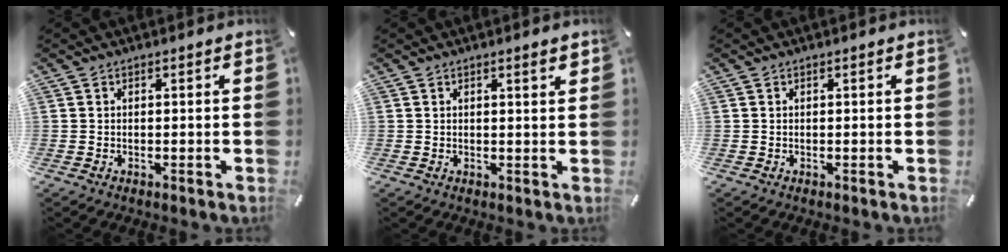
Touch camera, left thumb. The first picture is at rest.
{"total": 1.9, "force": [1.1, 0.1, 1.5], "torque": [-0.024, -0.002, 0.017]}
{"total": 0.0}